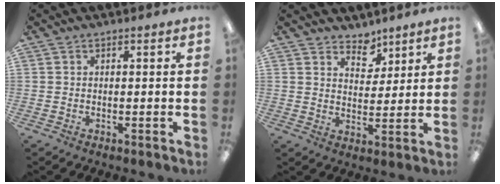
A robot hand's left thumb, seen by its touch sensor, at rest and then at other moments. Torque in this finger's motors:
{"motor_torque": [-0.33, -0.17, 0.15, 0.06, 0.02]}